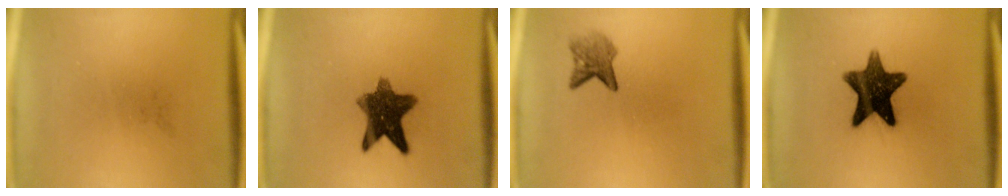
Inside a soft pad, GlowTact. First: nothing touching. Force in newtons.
{"total": 9.9}
{"total": 2.9}
{"total": 12.6}